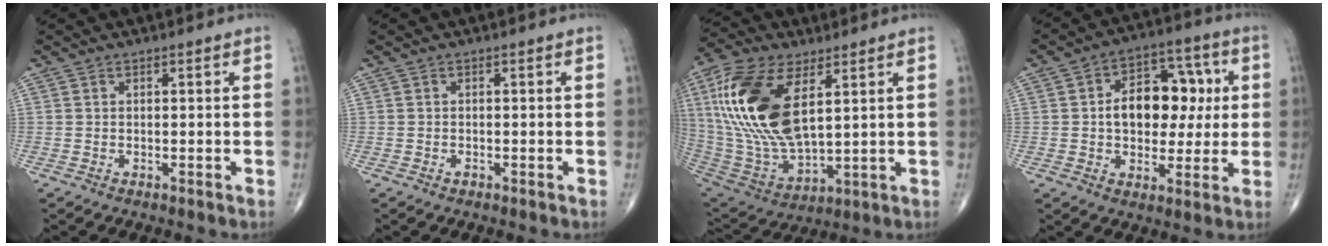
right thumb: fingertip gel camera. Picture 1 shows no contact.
{"total": 0.0}
{"total": 22.8, "force": [6.8, 10.9, 18.8], "torque": [-0.392, -0.028, 0.131]}
{"total": 14.6, "force": [1.3, 9.9, 10.7], "torque": [-0.110, 0.024, 0.018]}